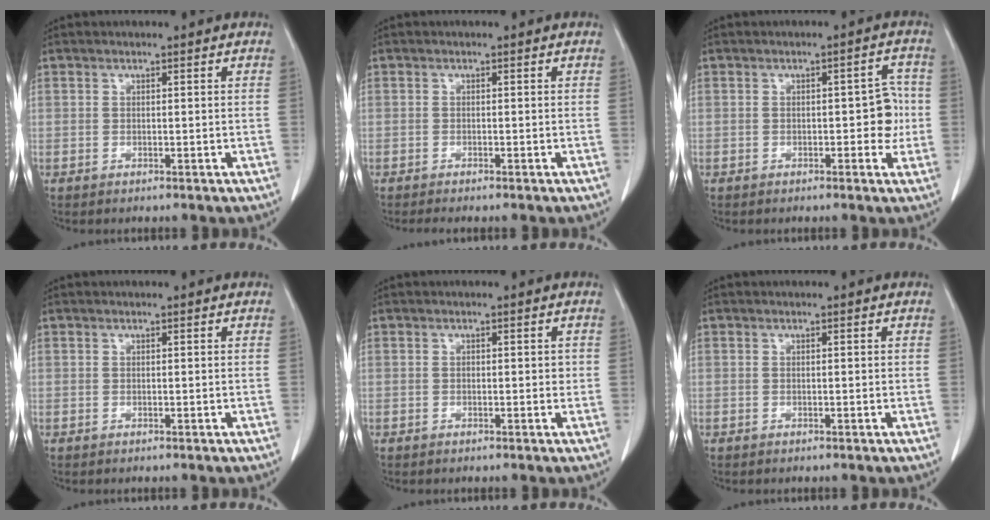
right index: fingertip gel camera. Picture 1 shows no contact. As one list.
[{"total": 2.0, "force": [-1.6, 0.3, 1.1], "torque": [-0.015, -0.004, -0.020]}, {"total": 4.2, "force": [-0.4, 1.9, 3.8], "torque": [-0.041, 0.018, -0.004]}, {"total": 0.0}, {"total": 1.4, "force": [0.0, 0.8, 1.1], "torque": [-0.016, 0.003, 0.000]}, {"total": 0.0}]